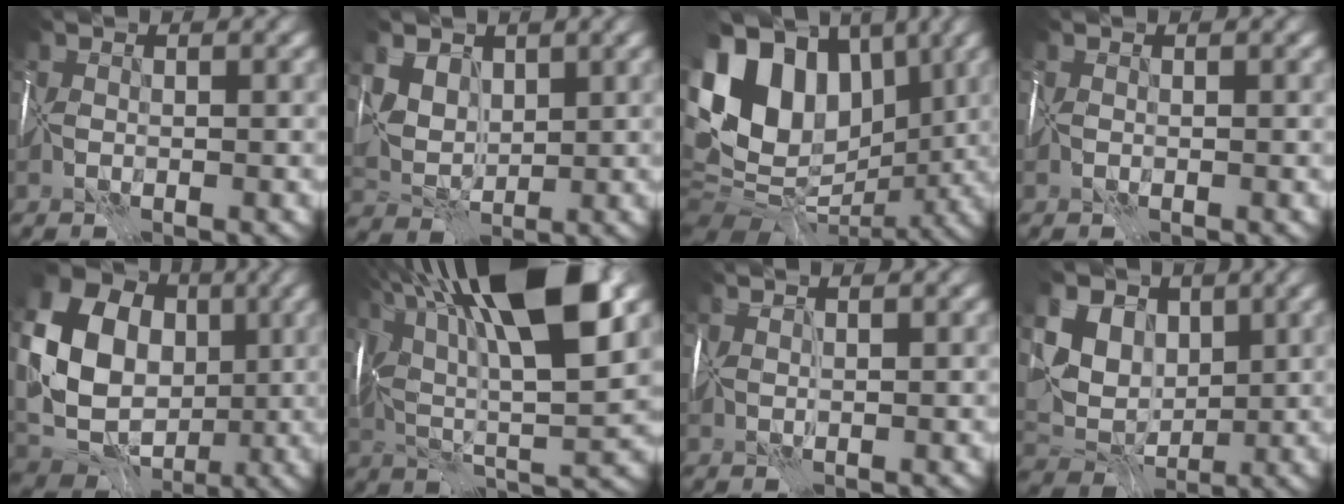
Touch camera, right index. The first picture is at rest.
{"total": 4.0, "force": [2.3, 2.9, 1.7], "torque": [-0.046, 0.004, 0.048]}
{"total": 13.6, "force": [2.6, 10.2, 8.6], "torque": [-0.158, 0.022, 0.043]}
{"total": 0.0}
{"total": 16.2, "force": [2.5, 13.9, 8.0], "torque": [-0.173, 0.015, 0.034]}
{"total": 15.6, "force": [6.2, 5.9, 13.1], "torque": [-0.245, 0.015, 0.101]}
{"total": 1.9, "force": [1.5, 0.3, 1.1], "torque": [-0.011, 0.013, 0.021]}
{"total": 8.6, "force": [3.8, 6.7, 3.7], "torque": [-0.080, 0.022, 0.061]}